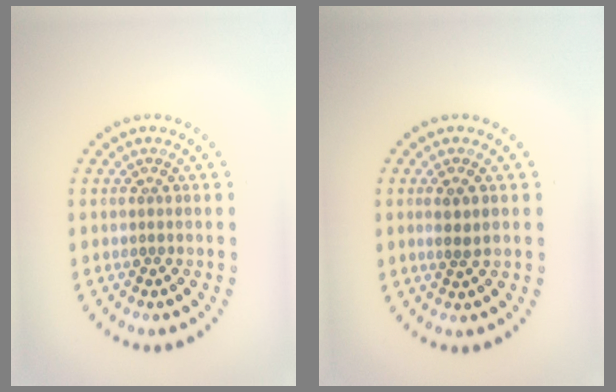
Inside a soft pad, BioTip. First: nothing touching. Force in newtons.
{"total": 1.4, "press": 1.1, "slide": 0.8}